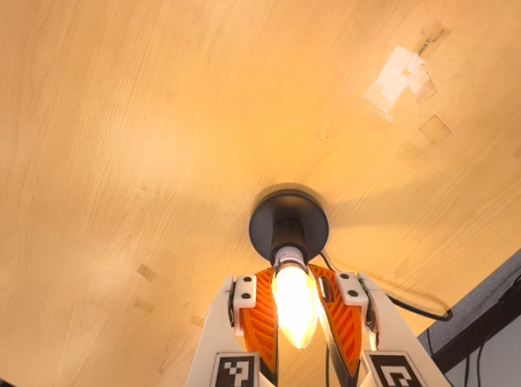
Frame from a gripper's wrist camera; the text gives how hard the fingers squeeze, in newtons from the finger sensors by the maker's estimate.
{"total": 22.0, "left": 18.6, "right": 25.3}